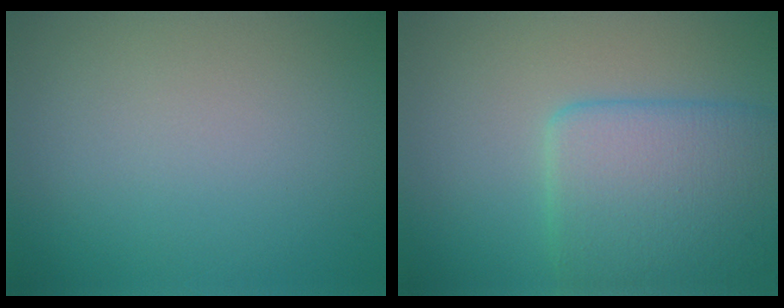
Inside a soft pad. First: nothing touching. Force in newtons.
{"total": 6.6, "press": 6.6, "slide": 0.3}